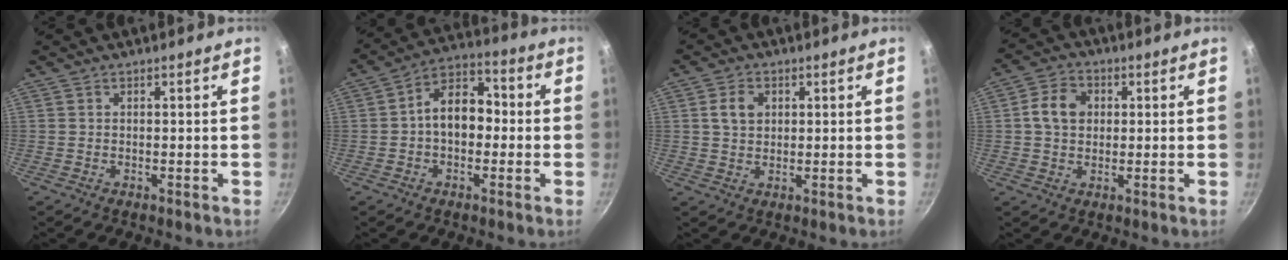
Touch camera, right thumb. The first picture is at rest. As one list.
[{"total": 10.2, "force": [-0.6, 6.8, 7.6], "torque": [-0.096, 0.036, -0.024]}, {"total": 4.3, "force": [1.2, 3.2, 2.6], "torque": [-0.038, -0.001, 0.022]}, {"total": 6.8, "force": [1.0, 5.4, 4.1], "torque": [-0.063, 0.011, 0.013]}]